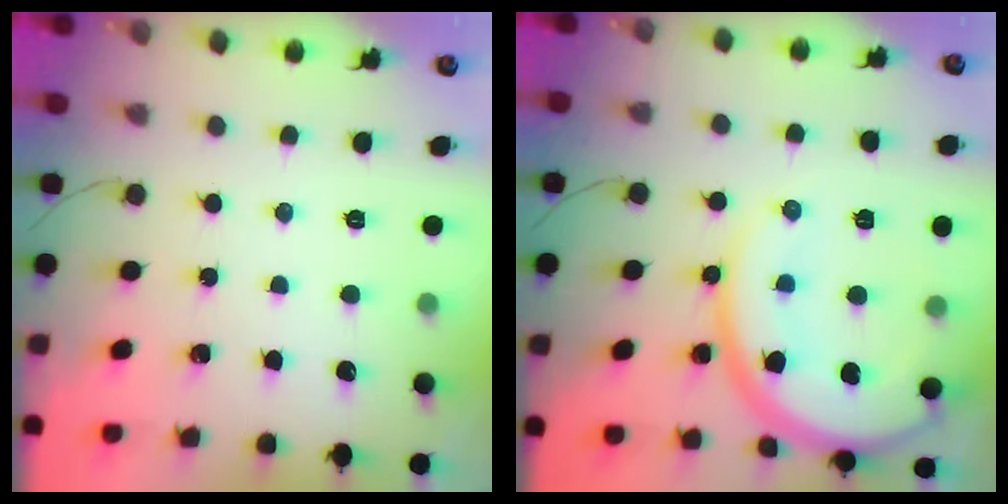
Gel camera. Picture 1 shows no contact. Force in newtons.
{"total": 15.3, "press": 15.3, "slide": 1.1}